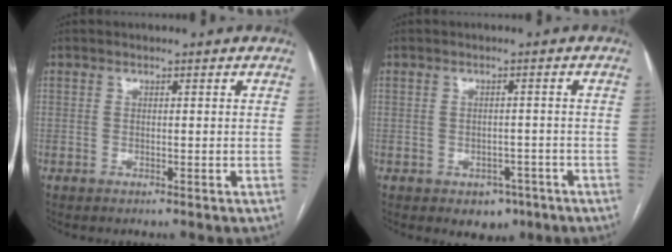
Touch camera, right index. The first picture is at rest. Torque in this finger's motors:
{"motor_torque": [-0.03, -0.02, 0.05, 0.01]}